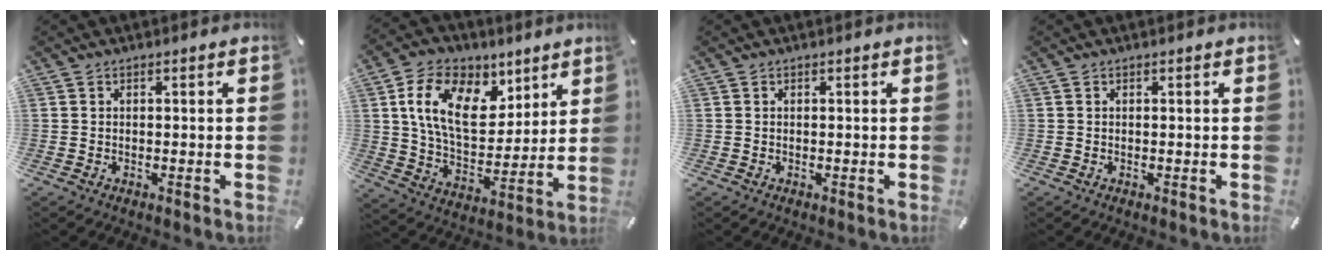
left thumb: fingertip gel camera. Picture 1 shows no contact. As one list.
[{"total": 16.8, "force": [7.6, 10.9, 10.2], "torque": [-0.190, -0.021, 0.140]}, {"total": 0.0}, {"total": 0.0}]